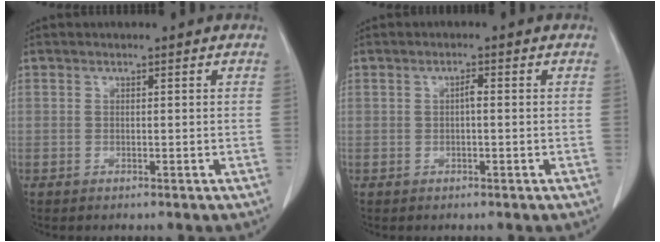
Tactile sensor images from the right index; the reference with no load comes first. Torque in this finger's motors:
{"motor_torque": [0.21, -0.16, 0.01, 0.03]}